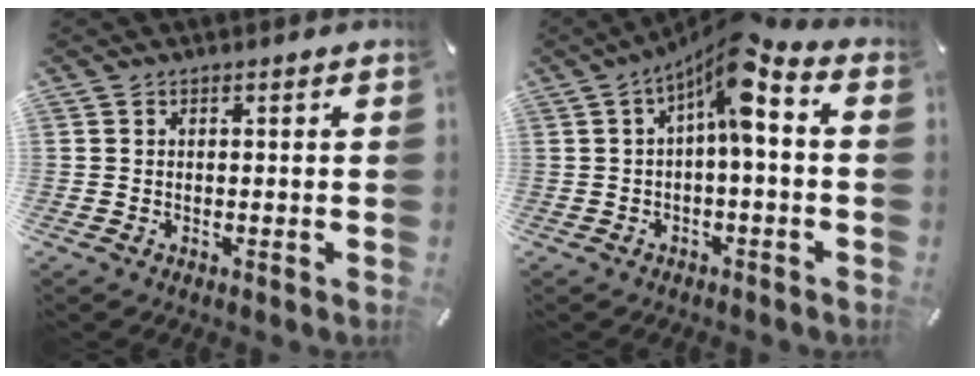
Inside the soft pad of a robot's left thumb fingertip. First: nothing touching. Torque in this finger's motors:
{"motor_torque": [1.72, 1.84, 0.80, 0.57, 0.17]}